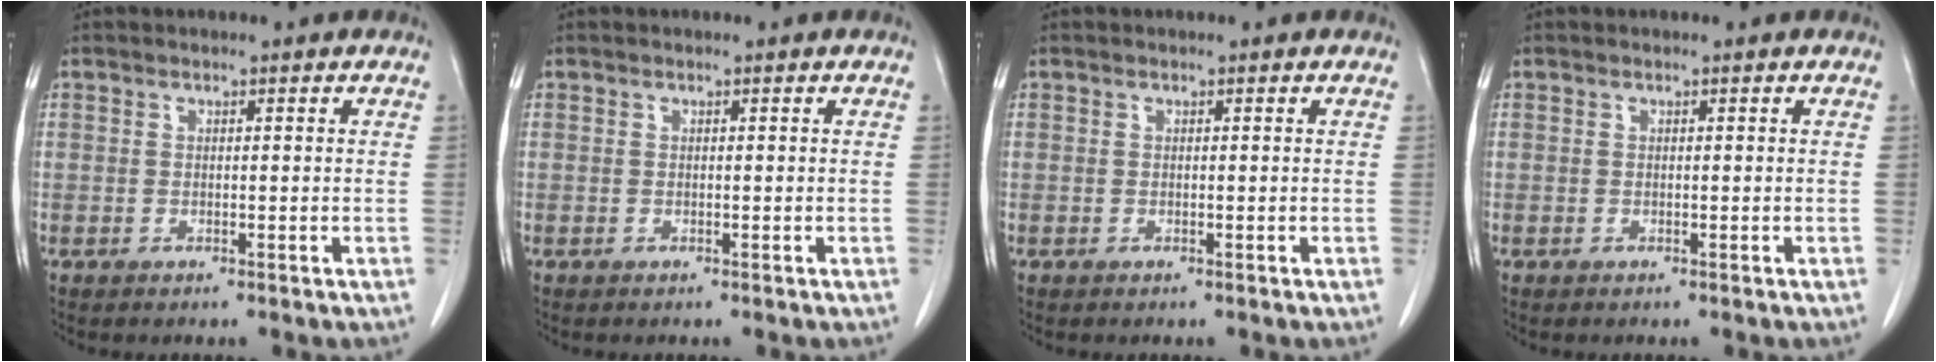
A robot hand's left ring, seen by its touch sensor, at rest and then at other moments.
{"total": 0.0}
{"total": 0.0}
{"total": 0.0}